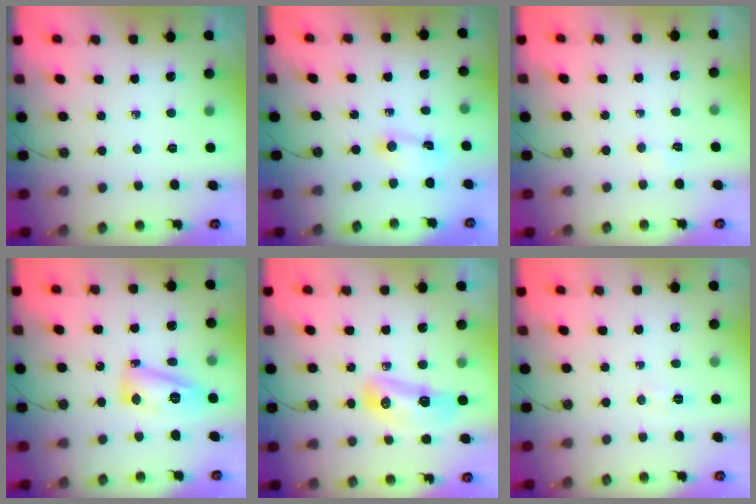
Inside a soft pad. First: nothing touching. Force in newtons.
{"total": 2.0, "press": 2.0, "slide": 0.4}
{"total": 2.8, "press": 2.8, "slide": 0.4}
{"total": 13.0, "press": 12.9, "slide": 1.5}
{"total": 9.7, "press": 9.6, "slide": 1.3}
{"total": 4.3, "press": 3.7, "slide": 2.3}